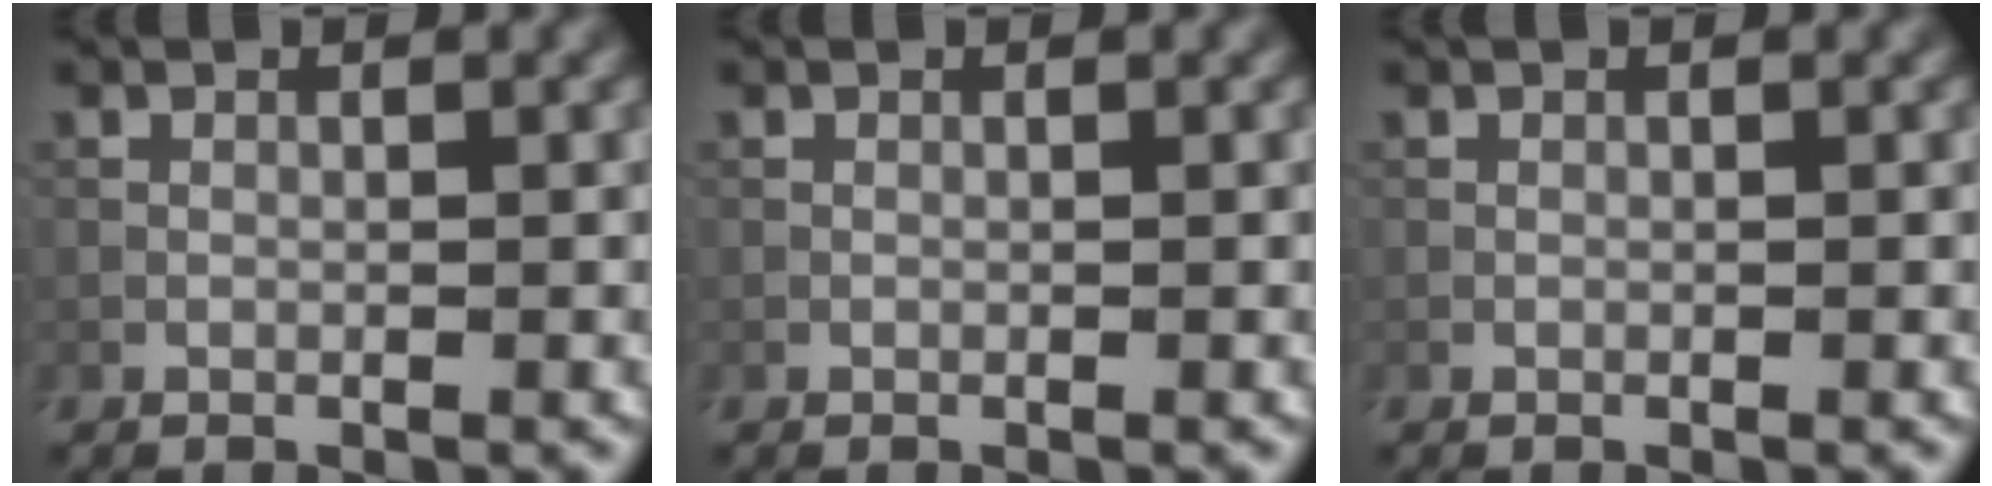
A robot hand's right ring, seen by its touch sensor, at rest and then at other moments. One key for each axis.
{"total": 0.0}
{"total": 0.0}